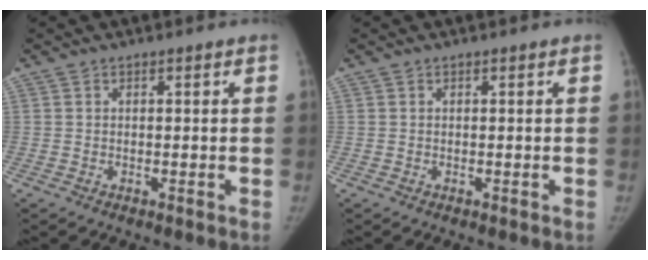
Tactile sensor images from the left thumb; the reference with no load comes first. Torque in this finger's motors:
{"motor_torque": [0.01, 0.01, 0.02, 0.01, 0.03]}